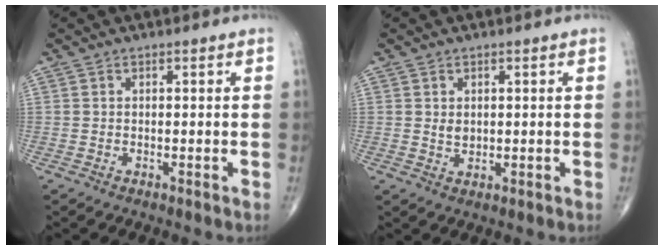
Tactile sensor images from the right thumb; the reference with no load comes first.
{"total": 1.8, "force": [0.4, 1.3, 1.2], "torque": [-0.013, -0.006, 0.011]}